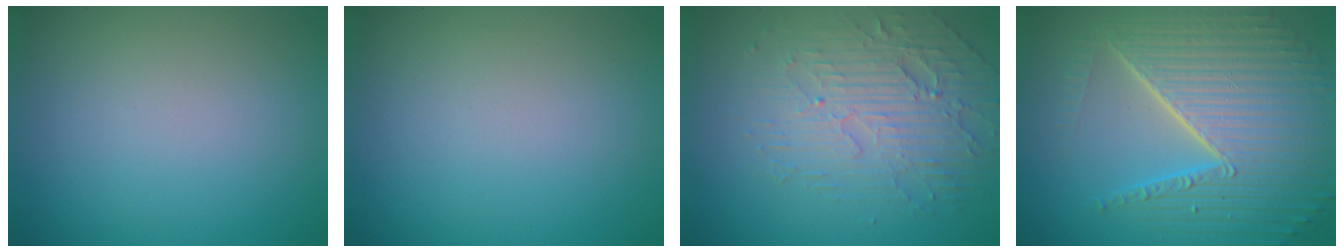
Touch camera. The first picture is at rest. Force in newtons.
{"total": 0.0}
{"total": 4.4, "press": 3.9, "slide": 2.2}
{"total": 9.7, "press": 6.0, "slide": 7.6}